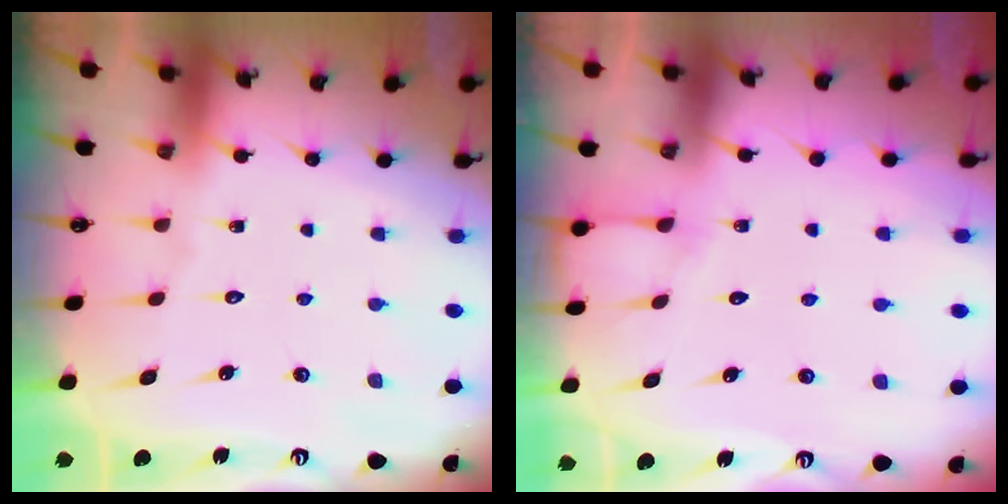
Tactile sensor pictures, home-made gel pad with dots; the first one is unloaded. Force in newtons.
{"total": 4.2, "press": 4.2, "slide": 0.5}